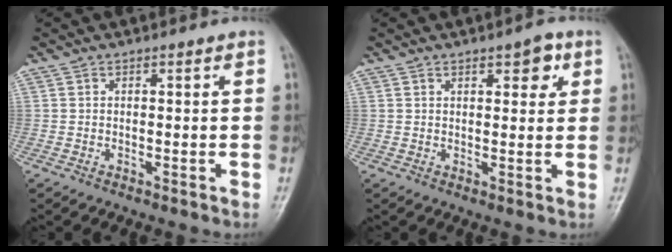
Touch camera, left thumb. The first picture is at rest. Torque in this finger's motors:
{"motor_torque": [0.17, 0.19, 0.11, -0.02, 0.09]}